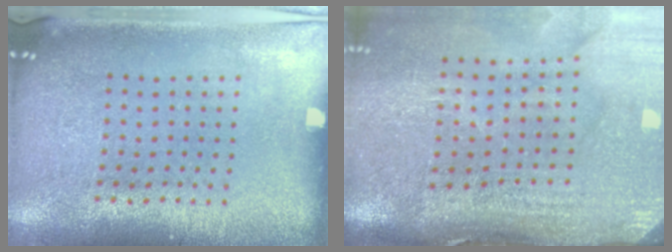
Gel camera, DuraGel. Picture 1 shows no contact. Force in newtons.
{"total": 4.6, "press": 3.8, "slide": 2.6}